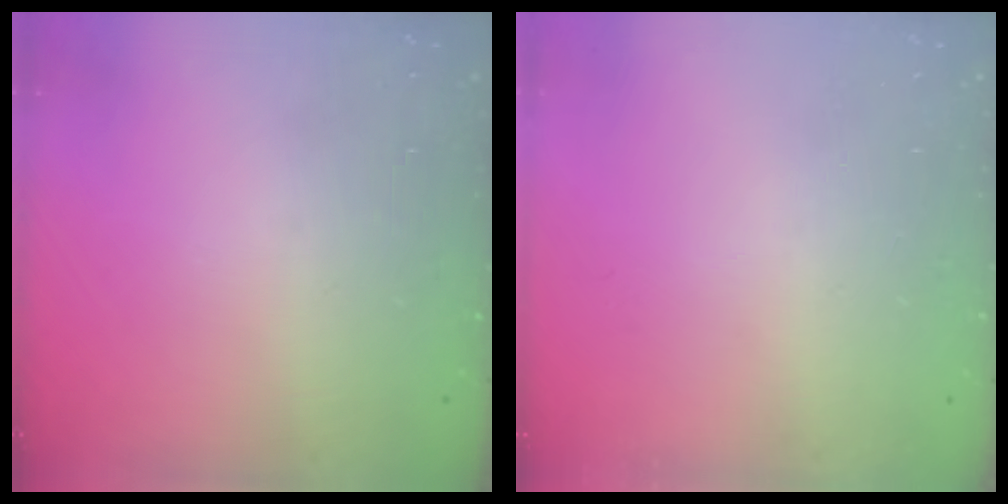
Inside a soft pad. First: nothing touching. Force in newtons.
{"total": 0.0}